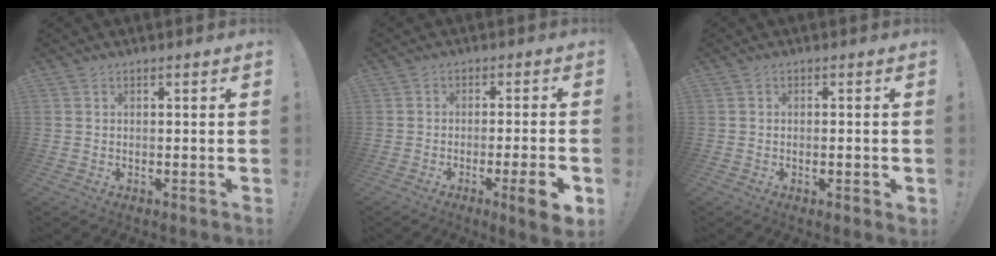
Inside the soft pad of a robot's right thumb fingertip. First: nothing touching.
{"total": 8.1, "force": [-3.2, 0.3, 7.4], "torque": [-0.110, 0.005, -0.050]}
{"total": 1.6, "force": [-0.6, 0.2, 1.5], "torque": [-0.030, 0.004, -0.007]}